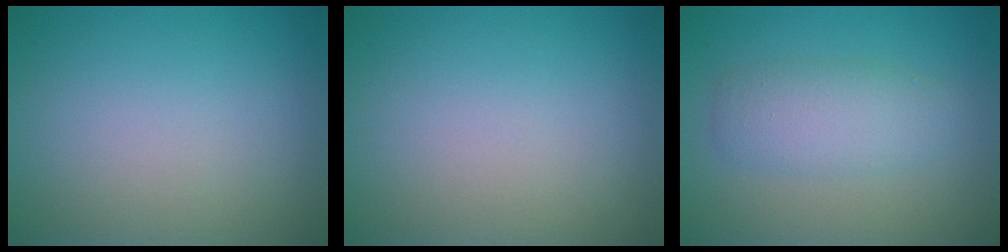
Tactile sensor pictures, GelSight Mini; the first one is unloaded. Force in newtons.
{"total": 0.0}
{"total": 2.3, "press": 2.3, "slide": 0.2}